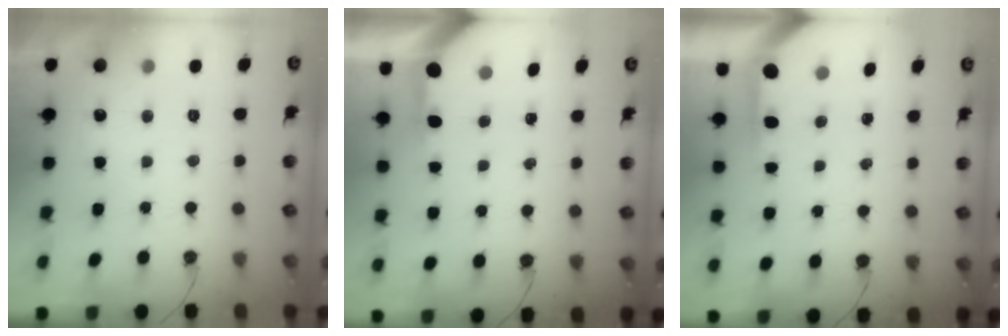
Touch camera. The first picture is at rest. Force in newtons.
{"total": 3.6, "press": 3.6, "slide": 0.4}
{"total": 4.0, "press": 4.0, "slide": 0.3}